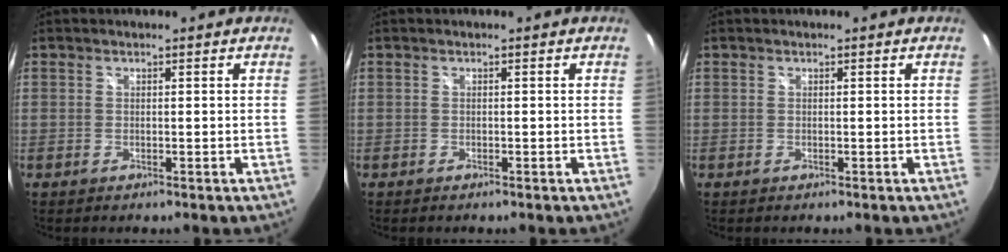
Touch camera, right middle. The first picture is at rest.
{"total": 0.0}
{"total": 0.0}